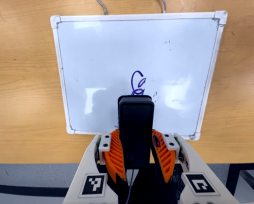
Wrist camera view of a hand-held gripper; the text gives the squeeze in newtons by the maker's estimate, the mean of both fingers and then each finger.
{"total": 9.5, "left": 7.9, "right": 11.2}